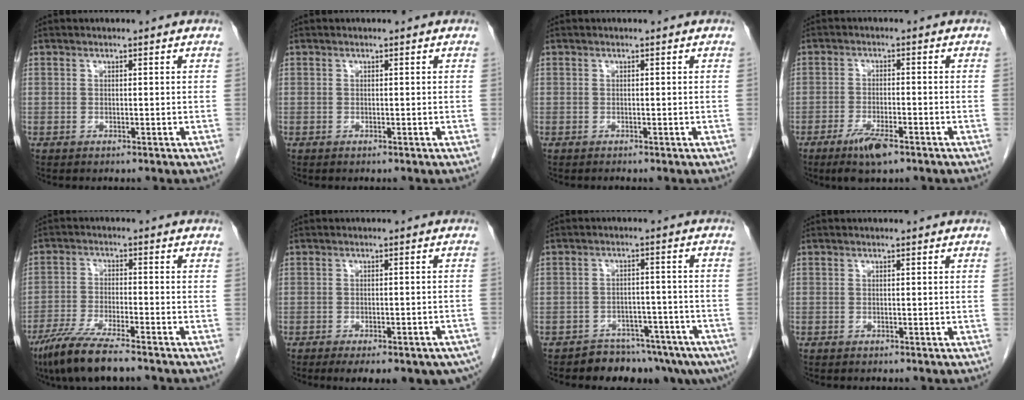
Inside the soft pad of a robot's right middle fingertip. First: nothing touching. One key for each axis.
{"total": 0.0}
{"total": 0.0}
{"total": 5.3, "fx": -3.5, "fy": 1.1, "fz": 3.8, "tx": -0.077, "ty": -0.008, "tz": -0.059}
{"total": 9.4, "fx": -7.1, "fy": 0.9, "fz": 6.1, "tx": -0.112, "ty": -0.025, "tz": -0.127}
{"total": 16.1, "fx": -11.8, "fy": 4.8, "fz": 9.9, "tx": -0.103, "ty": -0.002, "tz": -0.138}
{"total": 10.2, "fx": -8.6, "fy": 4.5, "fz": 3.1, "tx": -0.011, "ty": 0.027, "tz": -0.111}
{"total": 0.0}